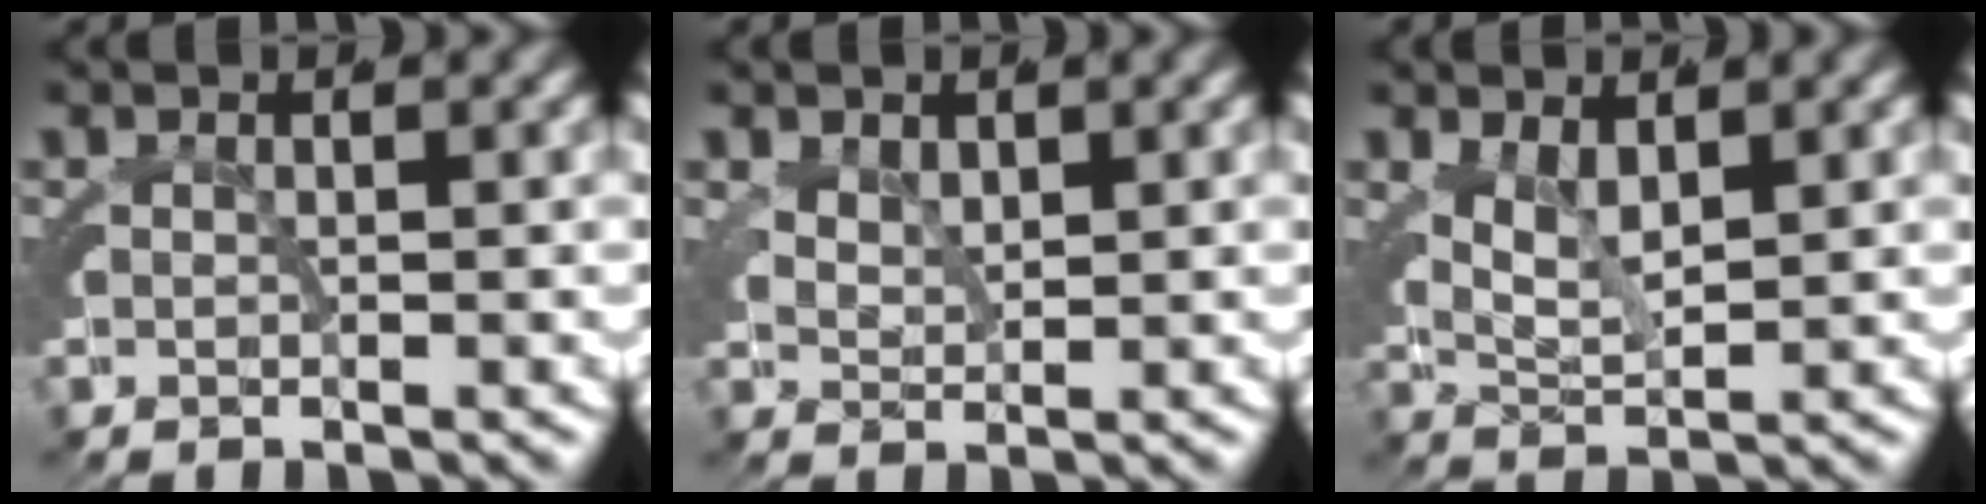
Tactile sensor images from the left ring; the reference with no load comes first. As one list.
[{"total": 1.6, "force": [0.8, 1.3, 0.0], "torque": [-0.011, -0.011, 0.018]}, {"total": 2.4, "force": [1.3, 1.6, 1.2], "torque": [-0.038, -0.007, 0.021]}]